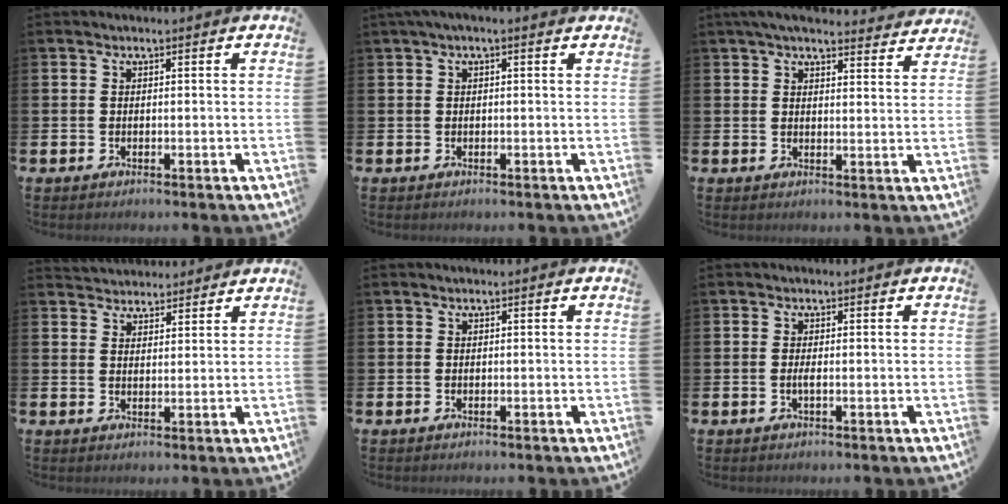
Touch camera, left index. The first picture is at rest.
{"total": 1.0, "force": [0.2, 0.1, 0.9], "torque": [-0.017, 0.002, 0.003]}
{"total": 4.7, "force": [4.4, 0.8, 1.4], "torque": [-0.028, -0.019, 0.079]}
{"total": 3.5, "force": [3.3, 1.0, -0.4], "torque": [-0.001, -0.013, 0.061]}
{"total": 0.0}
{"total": 0.9, "force": [-0.2, 0.1, 0.9], "torque": [-0.024, 0.003, -0.003]}